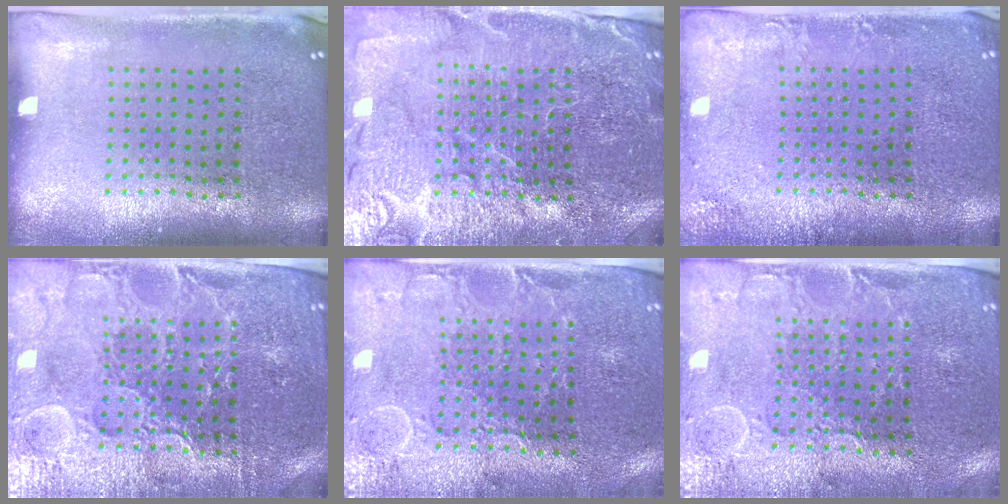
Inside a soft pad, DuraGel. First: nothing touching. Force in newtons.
{"total": 4.1, "press": 4.0, "slide": 1.1}
{"total": 1.6, "press": 1.6, "slide": 0.1}
{"total": 4.2, "press": 4.1, "slide": 1.2}
{"total": 0.6, "press": 0.3, "slide": 0.5}
{"total": 0.6, "press": 0.3, "slide": 0.5}